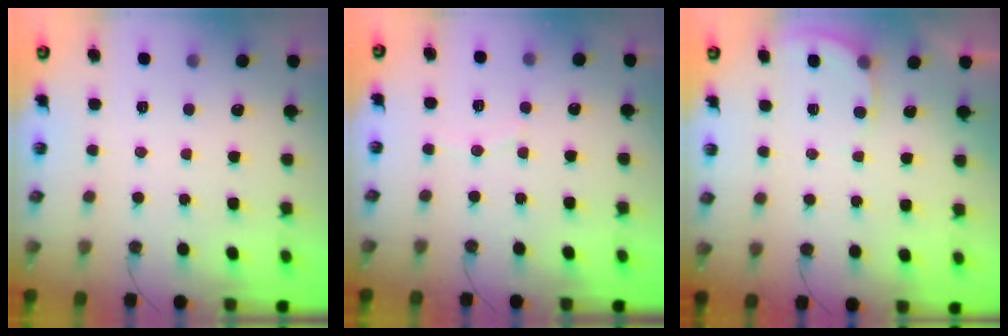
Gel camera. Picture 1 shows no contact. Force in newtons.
{"total": 4.0, "press": 4.0, "slide": 0.5}
{"total": 3.4, "press": 3.4, "slide": 0.2}